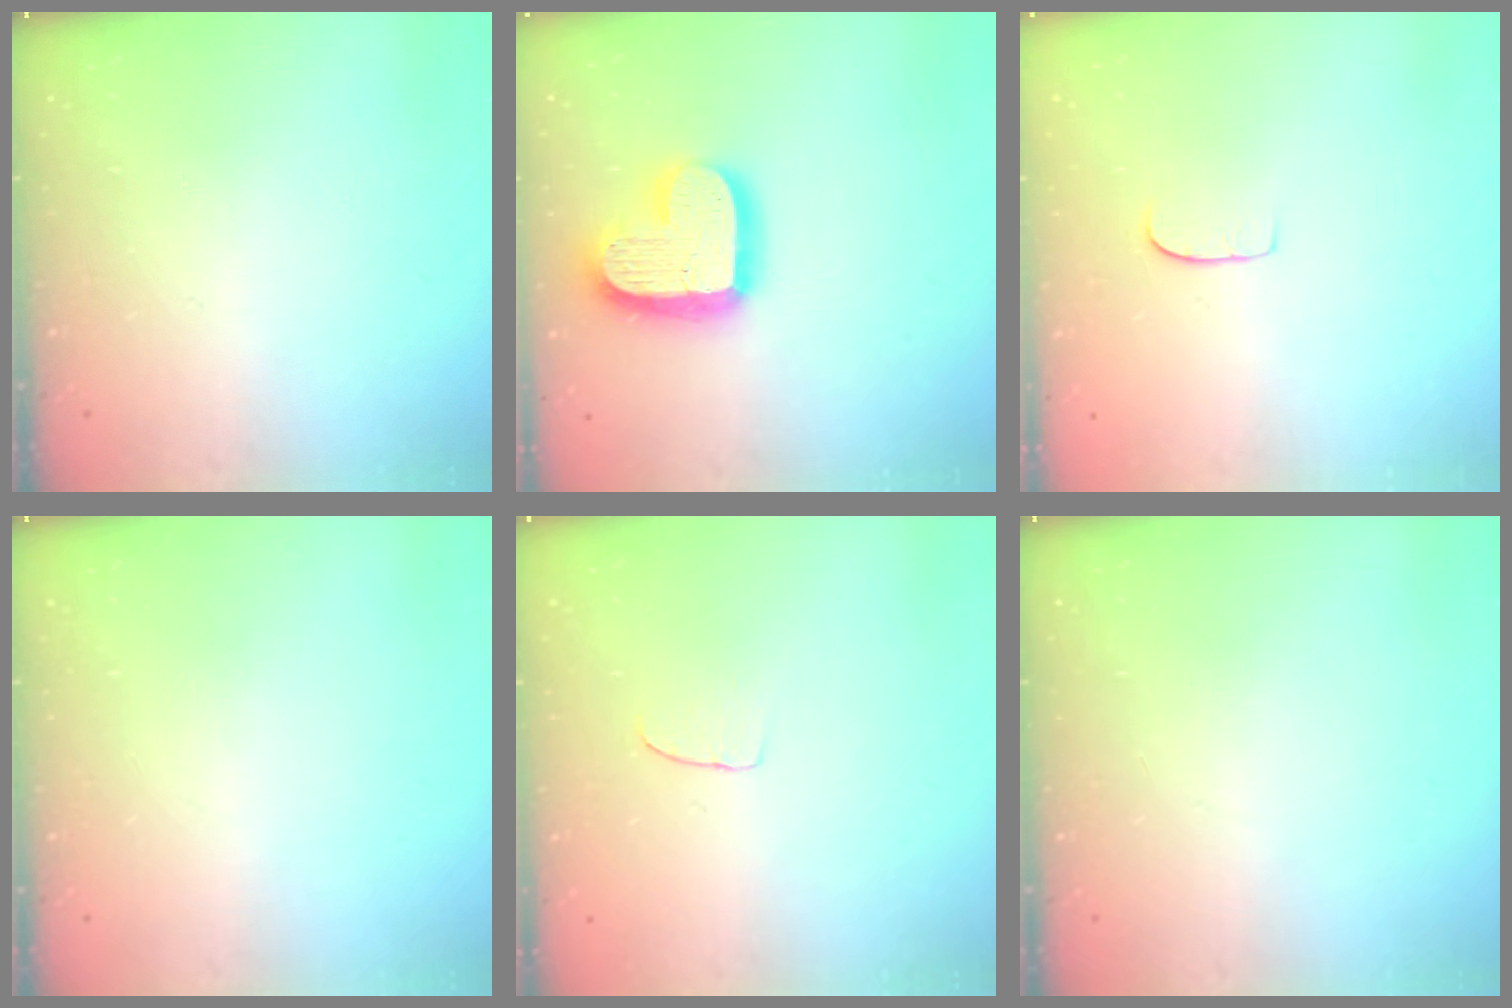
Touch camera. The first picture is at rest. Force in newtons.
{"total": 17.7, "press": 17.7, "slide": 1.5}
{"total": 6.1, "press": 6.1, "slide": 0.5}
{"total": 0.0}
{"total": 3.1, "press": 3.1, "slide": 0.2}
{"total": 0.0}